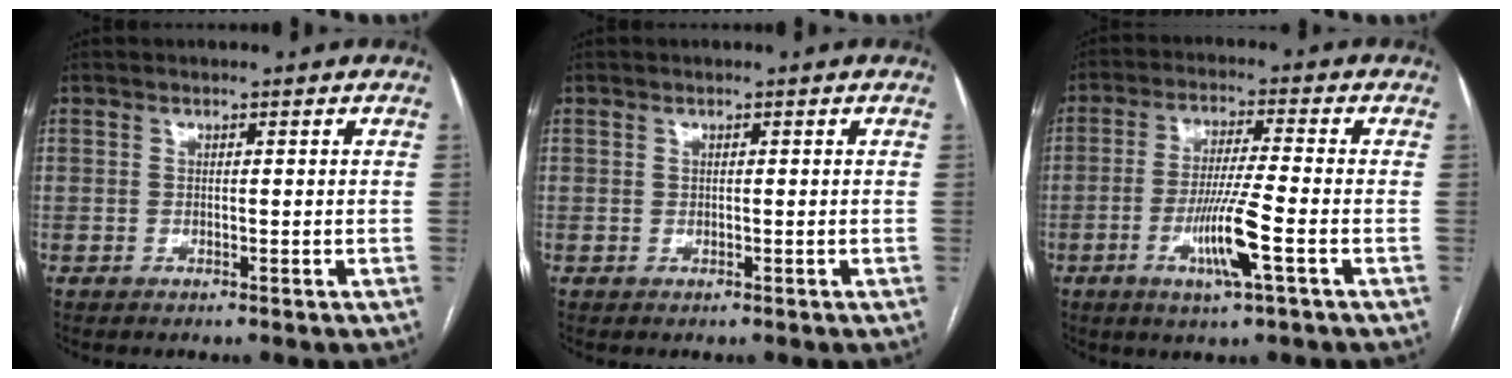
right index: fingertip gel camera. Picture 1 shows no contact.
{"total": 0.0}
{"total": 8.7, "force": [-3.0, -0.4, 8.1], "torque": [-0.156, -0.011, -0.056]}